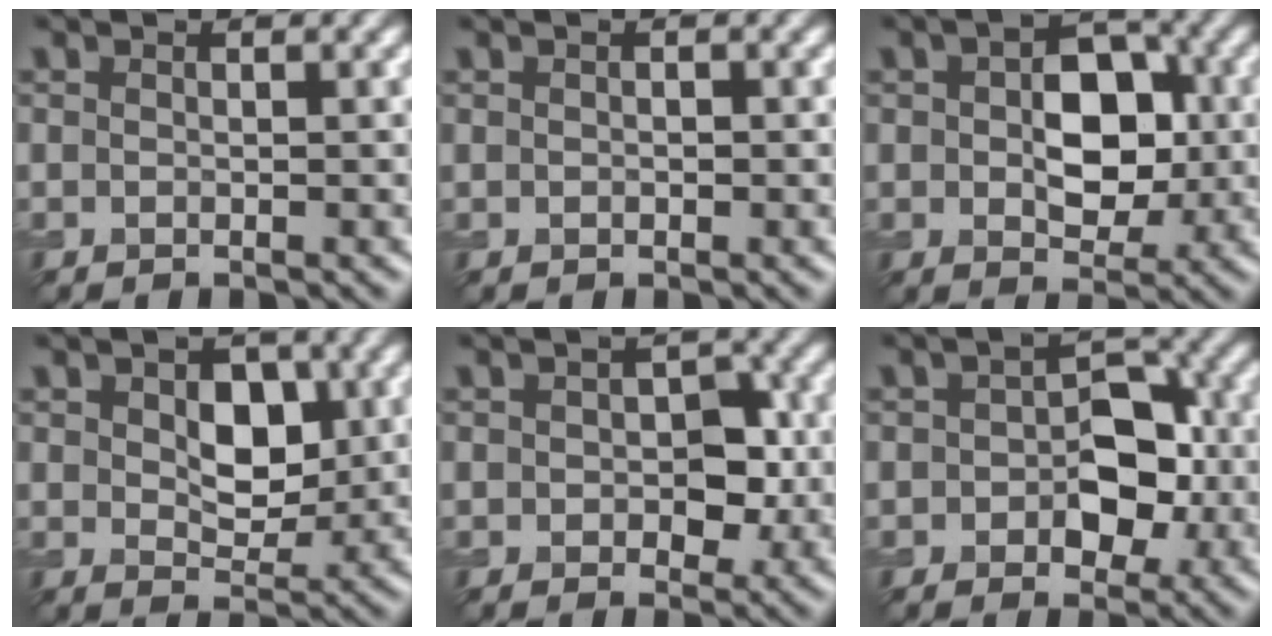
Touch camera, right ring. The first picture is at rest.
{"total": 0.0}
{"total": 6.4, "force": [0.4, 4.2, 4.8], "torque": [-0.076, 0.003, 0.011]}
{"total": 4.5, "force": [1.1, 2.9, 3.3], "torque": [-0.057, -0.001, 0.024]}
{"total": 3.6, "force": [0.2, 2.3, 2.7], "torque": [-0.038, 0.000, 0.004]}
{"total": 5.6, "force": [-0.4, 3.7, 4.2], "torque": [-0.056, 0.004, -0.006]}